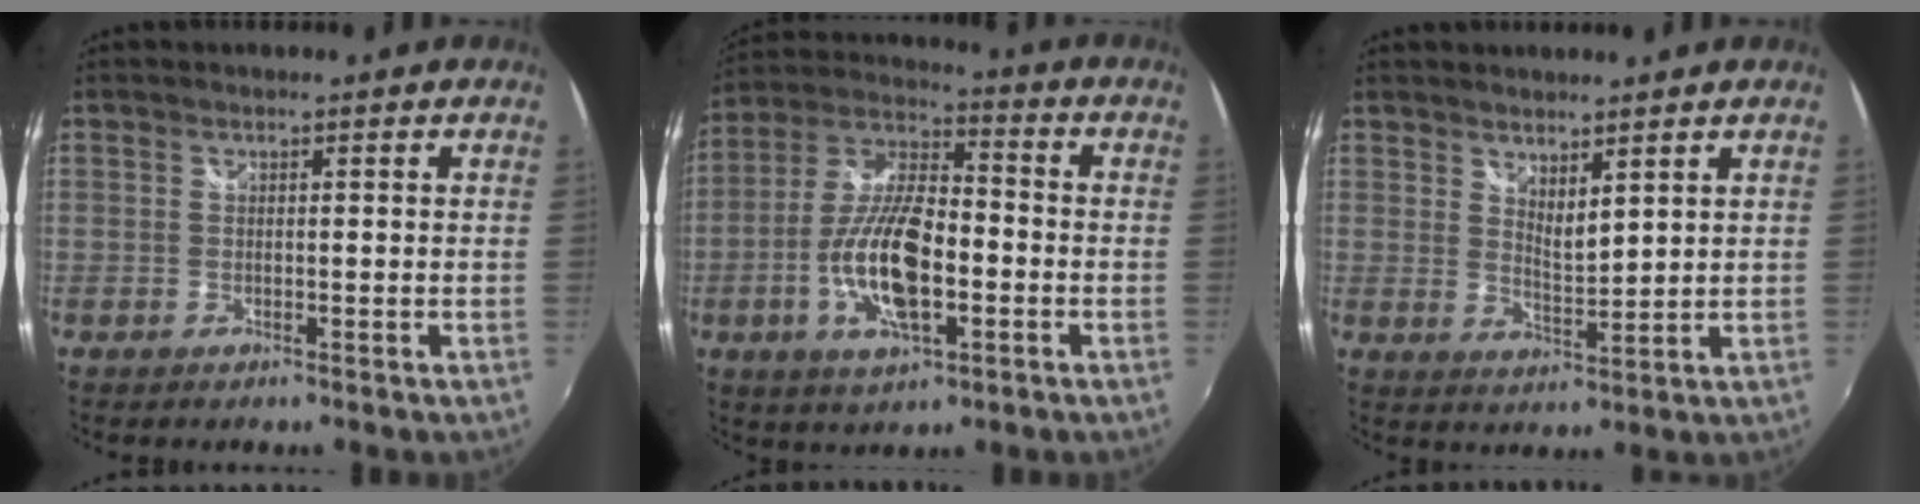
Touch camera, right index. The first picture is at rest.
{"total": 15.4, "force": [-4.1, 6.0, 13.5], "torque": [-0.277, -0.003, -0.078]}
{"total": 4.2, "force": [3.4, 1.1, 2.3], "torque": [-0.034, -0.008, 0.057]}